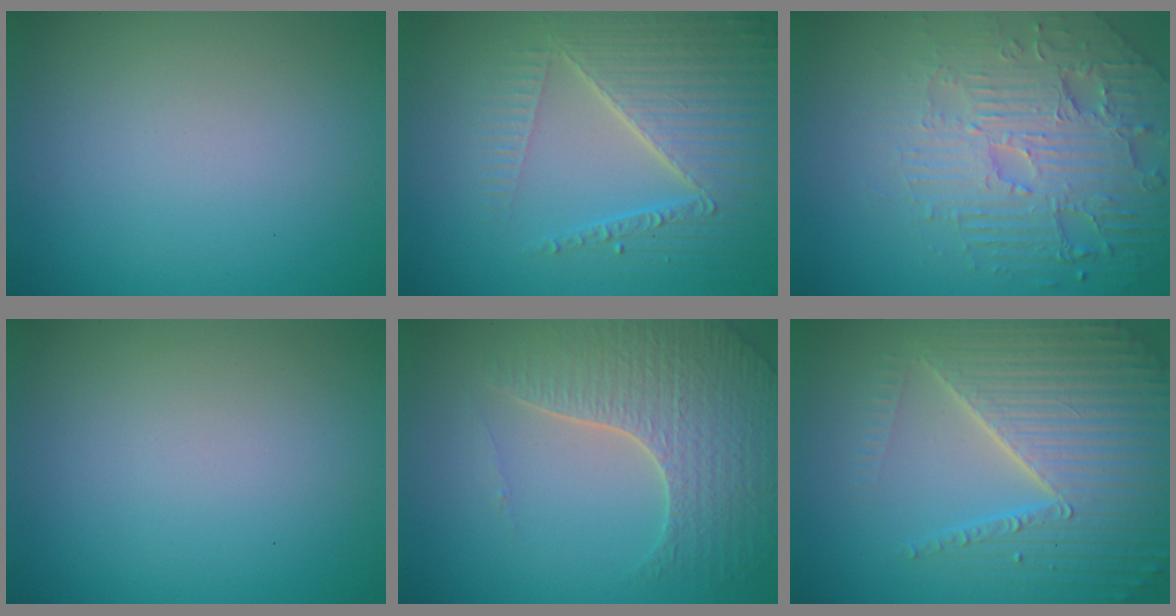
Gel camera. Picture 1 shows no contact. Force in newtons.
{"total": 6.2, "press": 5.0, "slide": 3.7}
{"total": 6.9, "press": 5.3, "slide": 4.4}
{"total": 0.0}
{"total": 5.8, "press": 4.7, "slide": 3.3}
{"total": 7.1, "press": 6.9, "slide": 1.7}